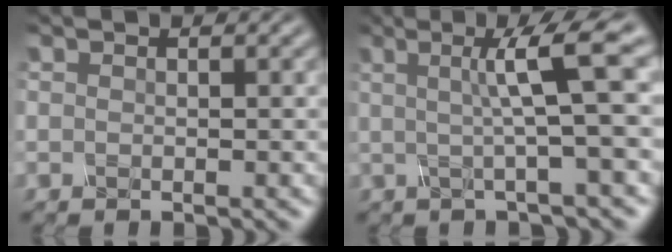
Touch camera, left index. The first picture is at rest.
{"total": 5.9, "force": [1.0, 0.7, 5.8], "torque": [-0.089, 0.015, 0.014]}